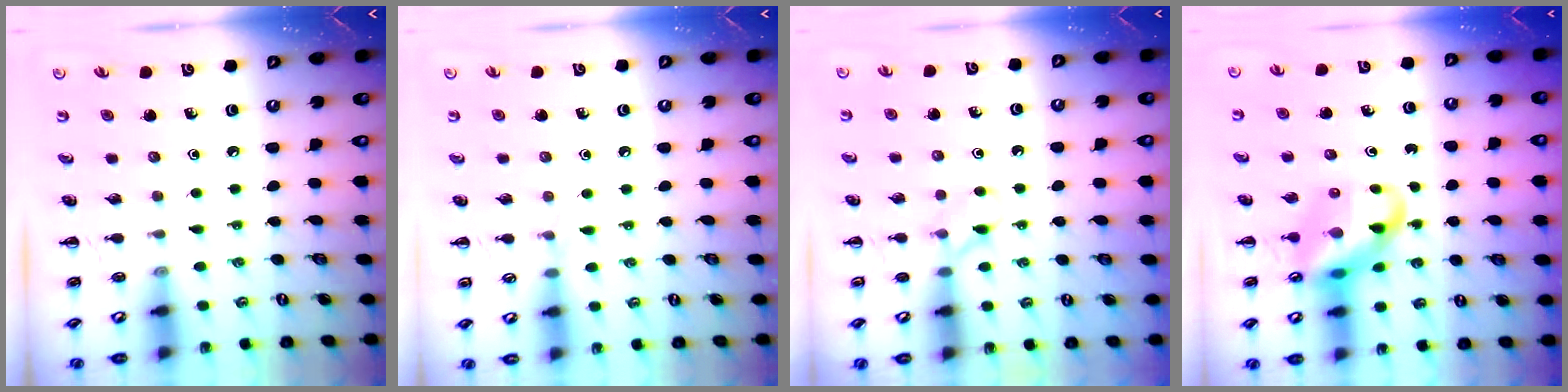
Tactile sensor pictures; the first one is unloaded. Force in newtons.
{"total": 3.0, "press": 2.8, "slide": 0.9}
{"total": 5.0, "press": 4.8, "slide": 1.6}
{"total": 10.2, "press": 9.8, "slide": 2.7}